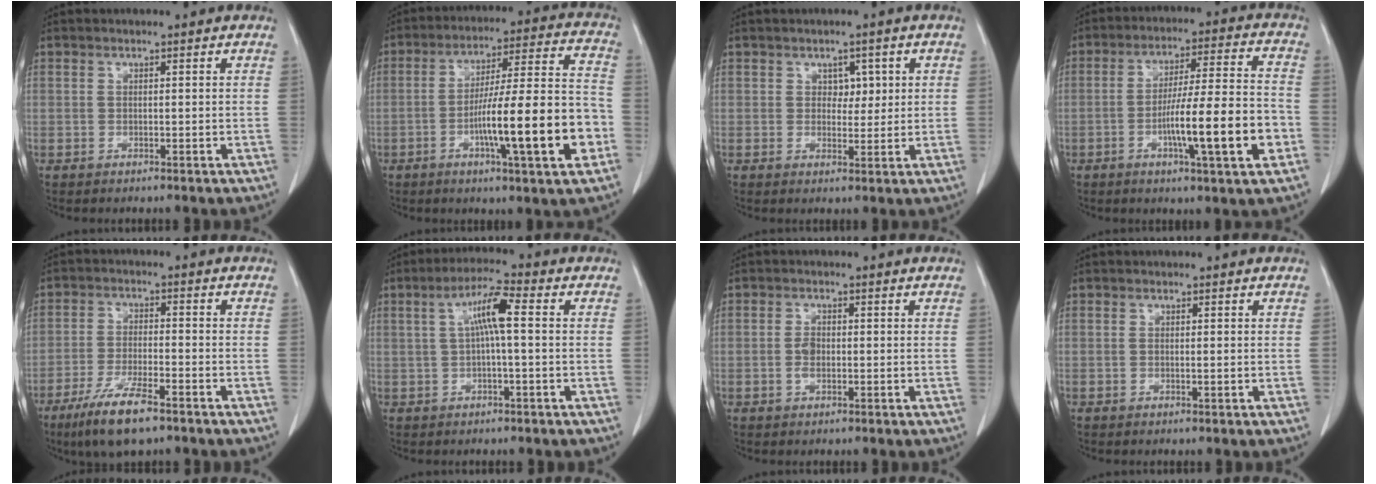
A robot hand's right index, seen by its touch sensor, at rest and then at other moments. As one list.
[{"total": 17.6, "force": [-5.5, 1.2, 16.6], "torque": [-0.259, 0.010, -0.082]}, {"total": 2.9, "force": [0.9, 1.9, 2.0], "torque": [-0.020, 0.001, 0.014]}, {"total": 14.2, "force": [-4.4, 0.7, 13.5], "torque": [-0.221, 0.002, -0.071]}, {"total": 9.3, "force": [-6.2, 1.6, 6.7], "torque": [-0.131, -0.019, -0.108]}, {"total": 6.0, "force": [0.8, 0.4, 6.0], "torque": [-0.112, 0.017, 0.013]}, {"total": 2.1, "force": [-0.4, 1.1, 1.8], "torque": [-0.038, 0.002, -0.007]}, {"total": 0.7, "force": [-0.1, 0.1, 0.6], "torque": [-0.013, -0.002, -0.001]}]